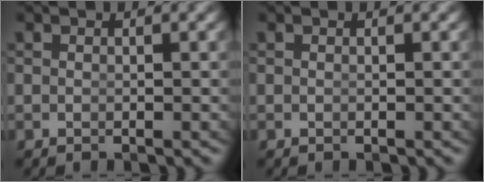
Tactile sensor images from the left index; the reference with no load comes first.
{"total": 0.0}